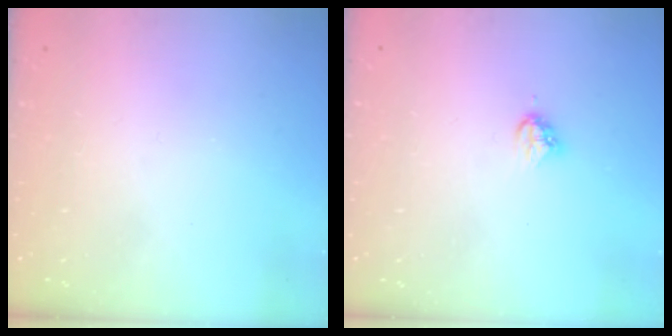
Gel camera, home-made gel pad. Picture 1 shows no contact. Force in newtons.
{"total": 3.8, "press": 3.8, "slide": 0.3}